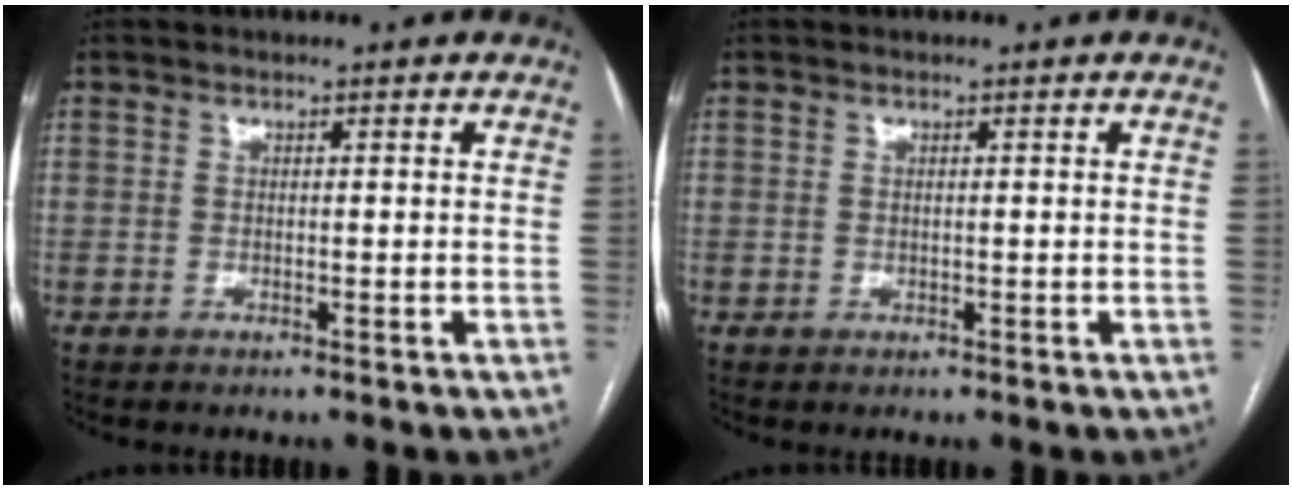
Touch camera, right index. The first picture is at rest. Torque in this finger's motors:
{"motor_torque": [-0.07, -0.04, -0.03, 0.01]}